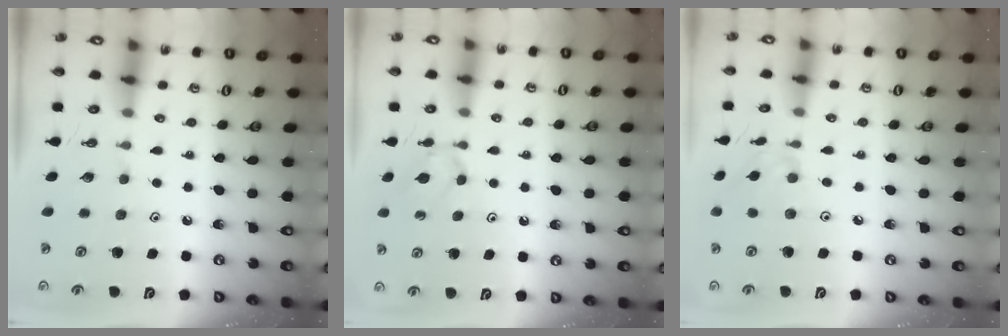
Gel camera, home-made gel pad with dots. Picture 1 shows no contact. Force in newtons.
{"total": 4.2, "press": 4.2, "slide": 0.5}
{"total": 2.0, "press": 2.0, "slide": 0.4}